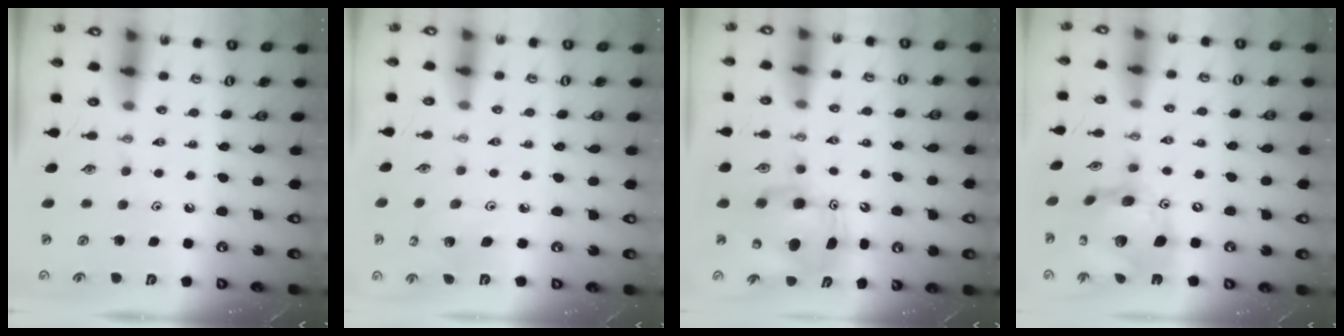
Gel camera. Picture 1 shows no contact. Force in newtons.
{"total": 3.2, "press": 3.2, "slide": 0.1}
{"total": 8.6, "press": 8.4, "slide": 1.9}
{"total": 18.9, "press": 18.8, "slide": 2.2}